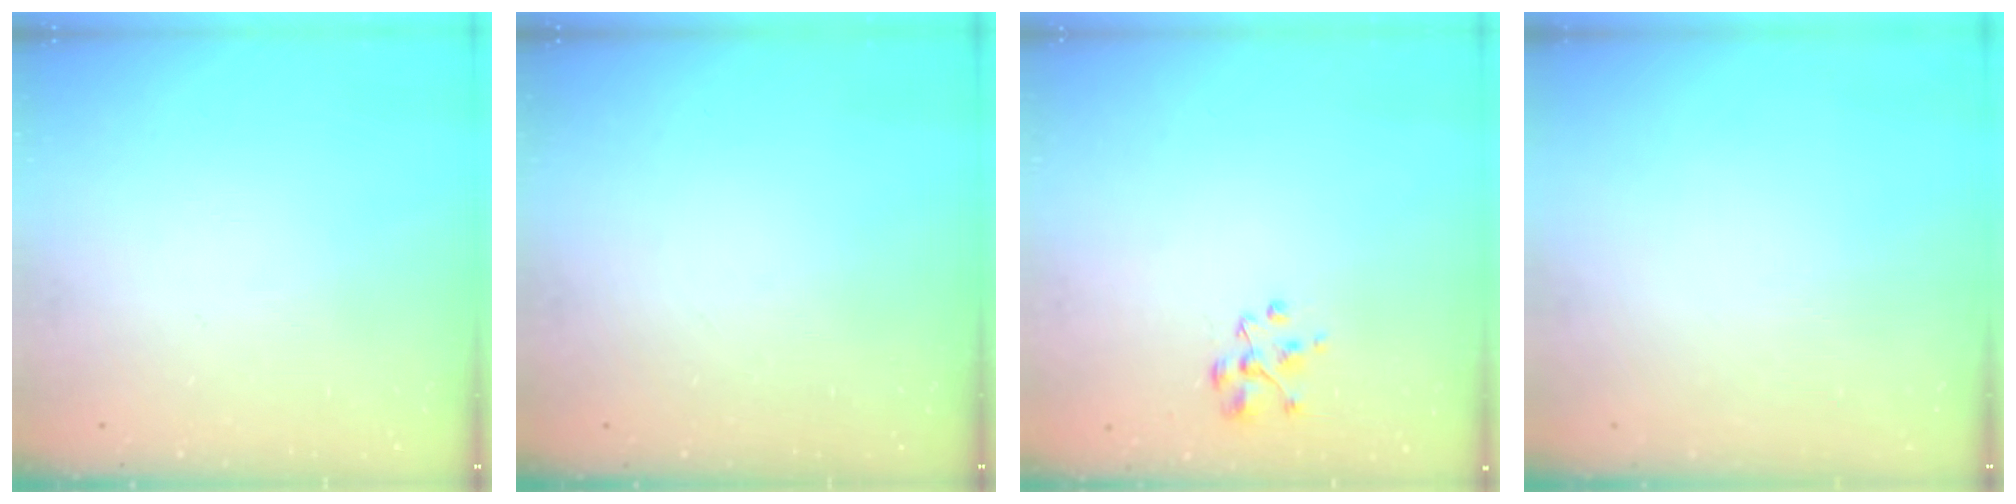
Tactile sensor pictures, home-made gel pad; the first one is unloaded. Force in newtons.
{"total": 0.0}
{"total": 2.8, "press": 2.8, "slide": 0.2}
{"total": 0.0}